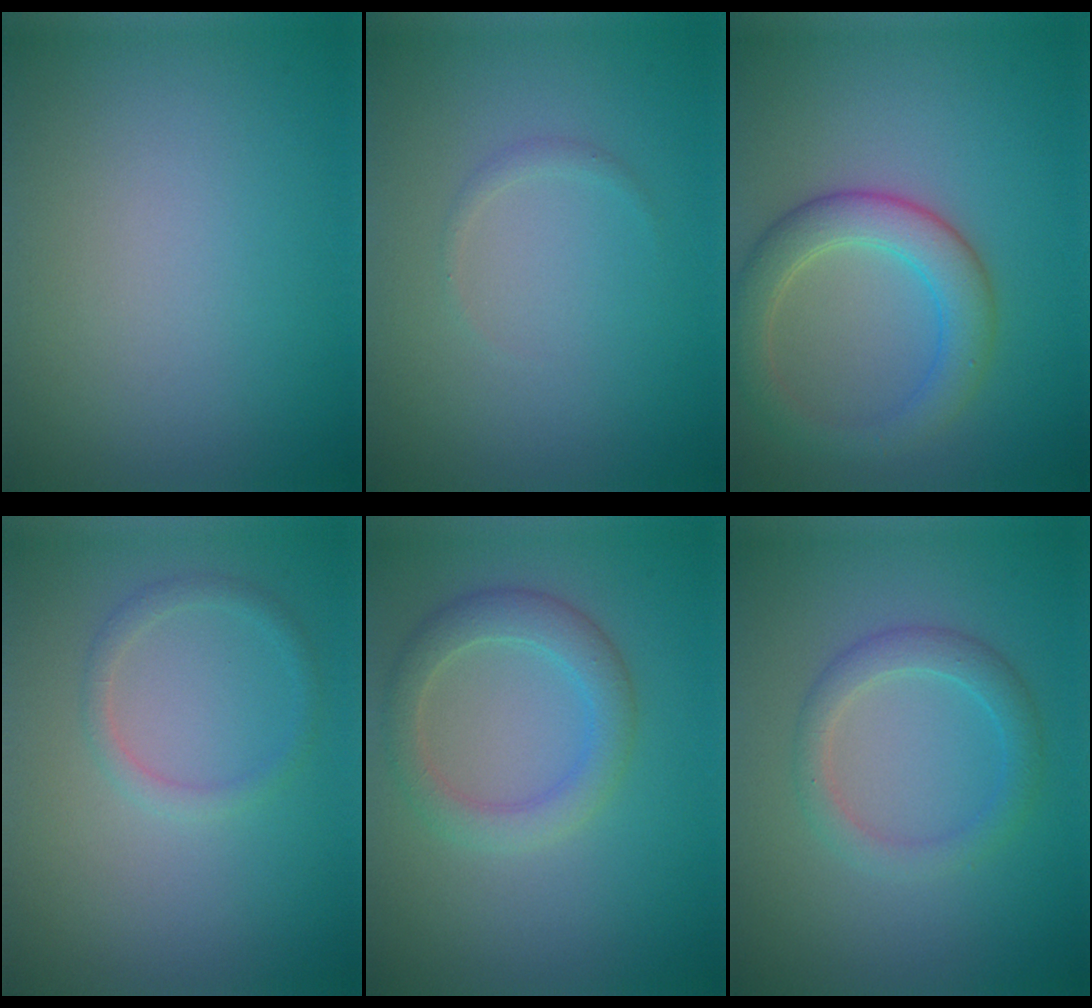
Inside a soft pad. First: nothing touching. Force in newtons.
{"total": 0.6, "press": 0.6, "slide": 0.0}
{"total": 4.8, "press": 4.8, "slide": 0.2}
{"total": 1.3, "press": 1.3, "slide": 0.1}
{"total": 3.1, "press": 3.1, "slide": 0.0}
{"total": 2.5, "press": 2.5, "slide": 0.1}